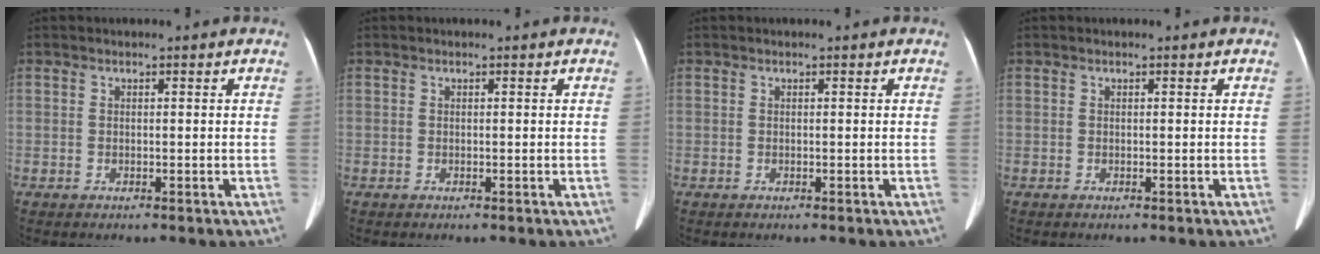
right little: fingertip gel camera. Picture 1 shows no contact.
{"total": 0.0}
{"total": 0.0}
{"total": 0.0}